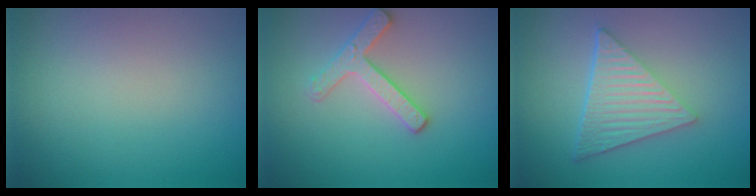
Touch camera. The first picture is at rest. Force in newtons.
{"total": 2.7, "press": 2.6, "slide": 0.7}
{"total": 6.8, "press": 4.5, "slide": 5.0}